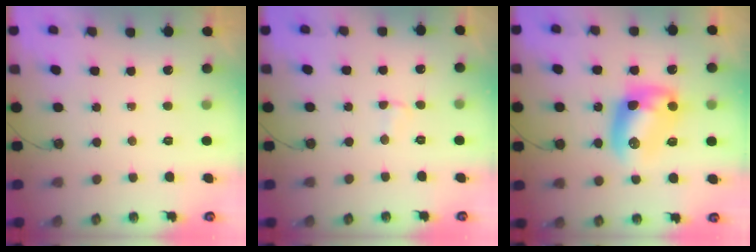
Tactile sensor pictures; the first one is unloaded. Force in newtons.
{"total": 2.8, "press": 2.7, "slide": 0.5}
{"total": 12.2, "press": 12.2, "slide": 0.7}